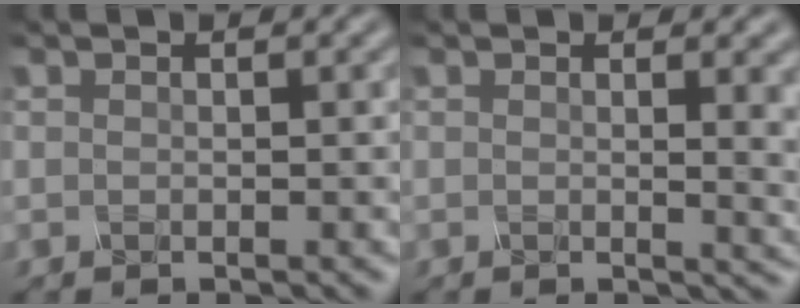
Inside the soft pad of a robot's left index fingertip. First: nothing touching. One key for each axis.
{"total": 4.9, "fx": 0.6, "fy": 2.0, "fz": 4.4, "tx": -0.027, "ty": 0.002, "tz": 0.009}